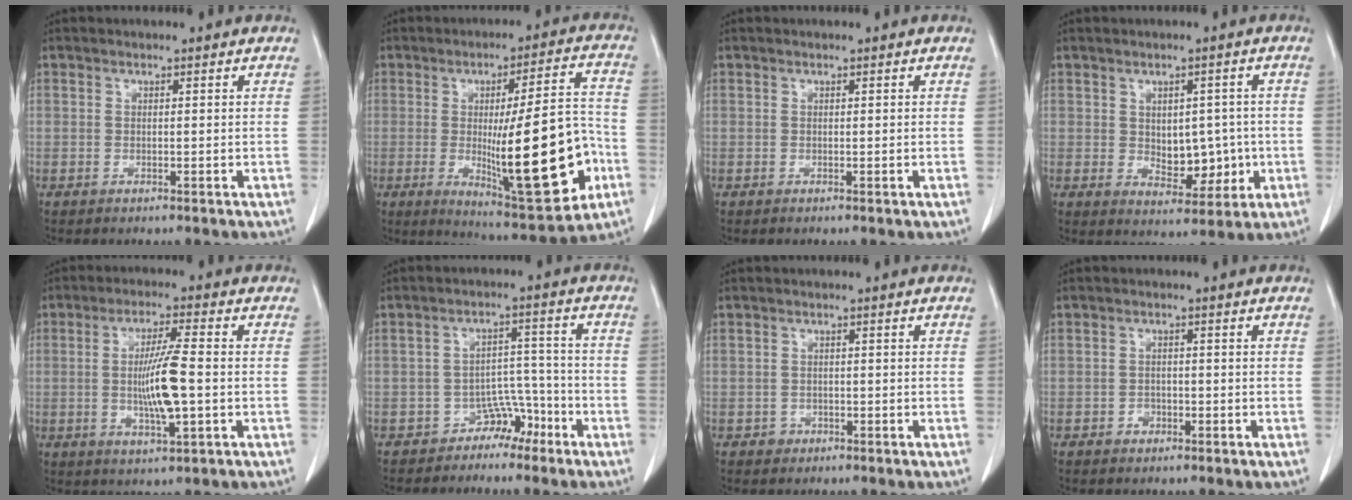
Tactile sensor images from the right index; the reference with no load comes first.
{"total": 19.7, "force": [-4.6, 2.9, 19.0], "torque": [-0.267, -0.008, -0.052]}
{"total": 0.0}
{"total": 6.9, "force": [-0.4, 4.2, 5.4], "torque": [-0.068, 0.005, 0.009]}
{"total": 8.7, "force": [-0.8, 0.6, 8.6], "torque": [-0.160, -0.007, -0.016]}
{"total": 4.5, "force": [-3.4, 2.8, 0.8], "torque": [0.000, 0.022, -0.051]}
{"total": 1.3, "force": [-0.7, 1.1, 0.1], "torque": [0.005, 0.006, -0.012]}
{"total": 1.5, "force": [-0.8, 1.1, 0.5], "torque": [-0.004, 0.006, -0.013]}